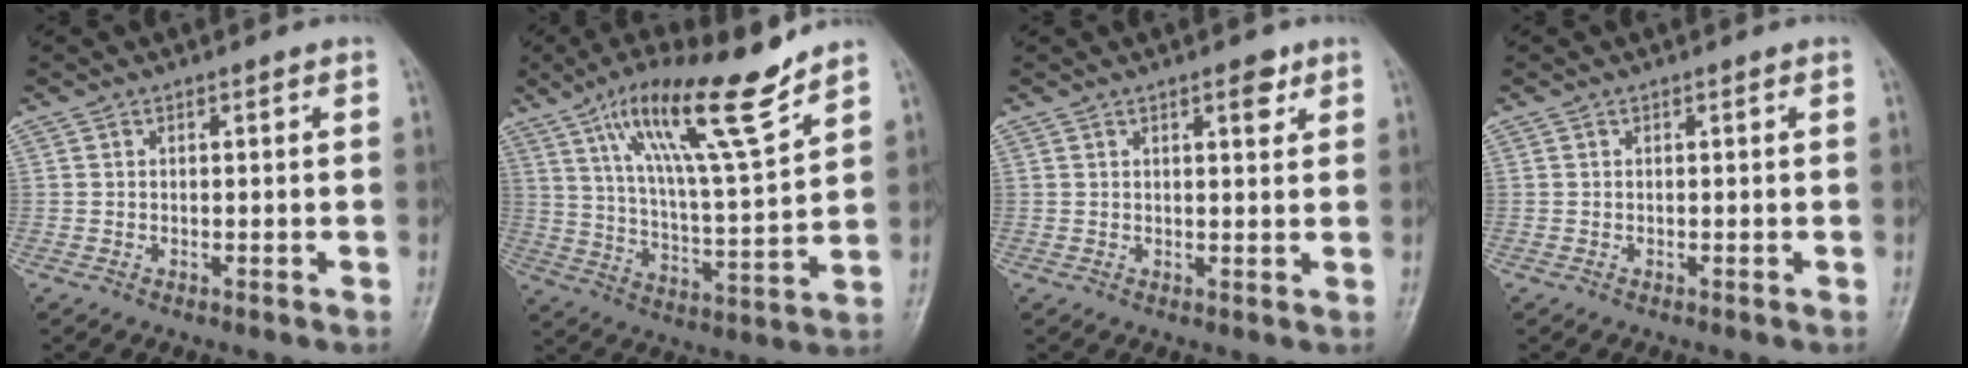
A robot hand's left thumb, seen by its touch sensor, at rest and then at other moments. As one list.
[{"total": 17.8, "force": [11.8, 2.4, 13.1], "torque": [-0.212, -0.058, 0.207]}, {"total": 3.2, "force": [1.9, 1.3, 2.3], "torque": [-0.020, -0.007, 0.025]}, {"total": 0.0}]